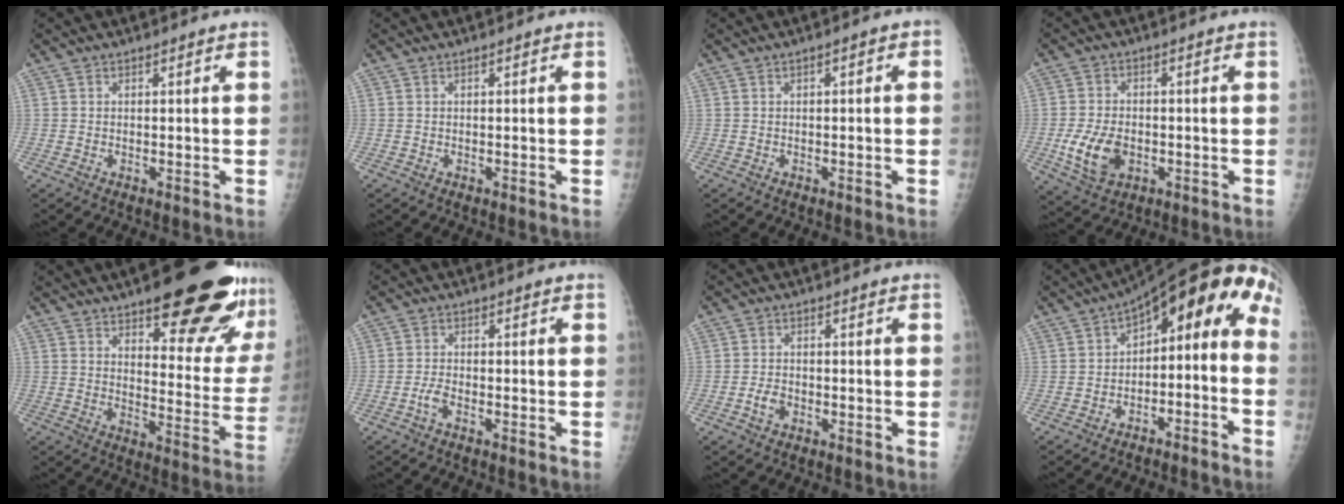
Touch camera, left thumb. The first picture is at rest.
{"total": 0.0}
{"total": 1.3, "force": [-0.1, 0.6, 1.2], "torque": [-0.011, 0.009, -0.006]}
{"total": 8.4, "force": [-1.9, 5.7, 5.9], "torque": [-0.104, 0.001, -0.028]}
{"total": 23.5, "force": [15.3, 7.0, 16.4], "torque": [-0.177, -0.079, 0.205]}
{"total": 2.0, "force": [-1.1, 0.7, 1.5], "torque": [-0.034, 0.005, -0.026]}
{"total": 2.5, "force": [-1.0, 1.7, 1.5], "torque": [-0.025, 0.006, -0.020]}
{"total": 15.2, "force": [-4.0, 8.8, 11.8], "torque": [-0.136, 0.092, -0.058]}